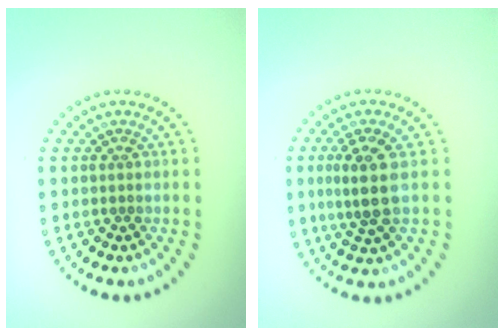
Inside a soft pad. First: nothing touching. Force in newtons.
{"total": 3.3, "press": 2.9, "slide": 1.5}